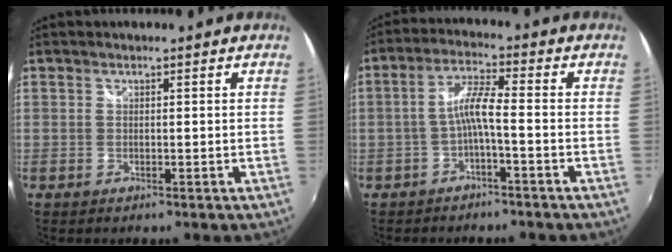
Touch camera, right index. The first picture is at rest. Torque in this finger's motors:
{"motor_torque": [0.83, -0.41, 0.47, 0.14]}